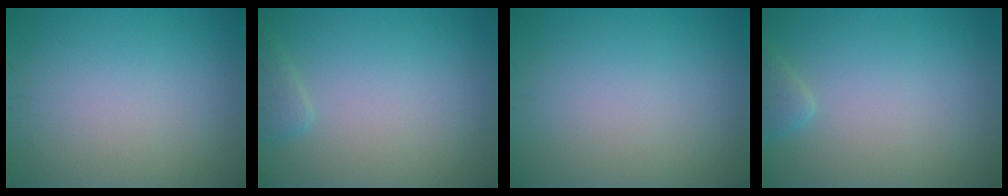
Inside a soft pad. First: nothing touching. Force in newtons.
{"total": 1.3, "press": 1.3, "slide": 0.1}
{"total": 0.0}
{"total": 1.3, "press": 1.3, "slide": 0.1}